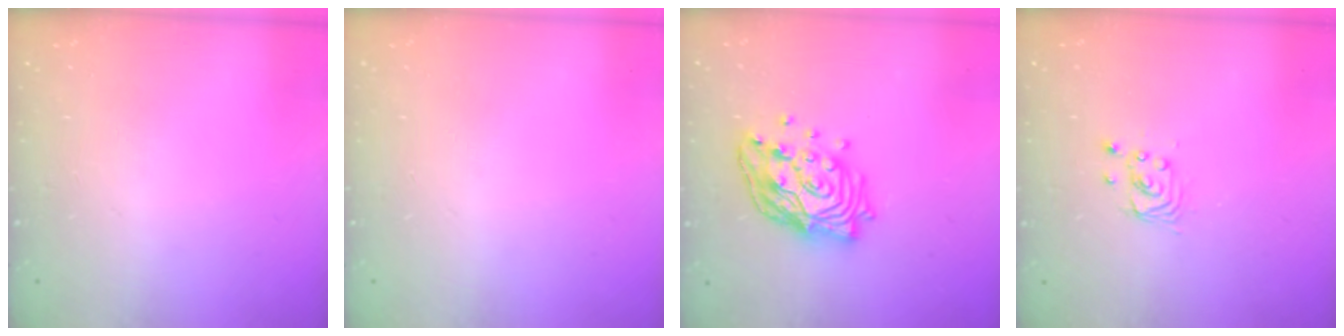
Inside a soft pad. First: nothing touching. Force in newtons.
{"total": 0.0}
{"total": 17.6, "press": 17.0, "slide": 4.2}
{"total": 2.8, "press": 2.8, "slide": 0.1}